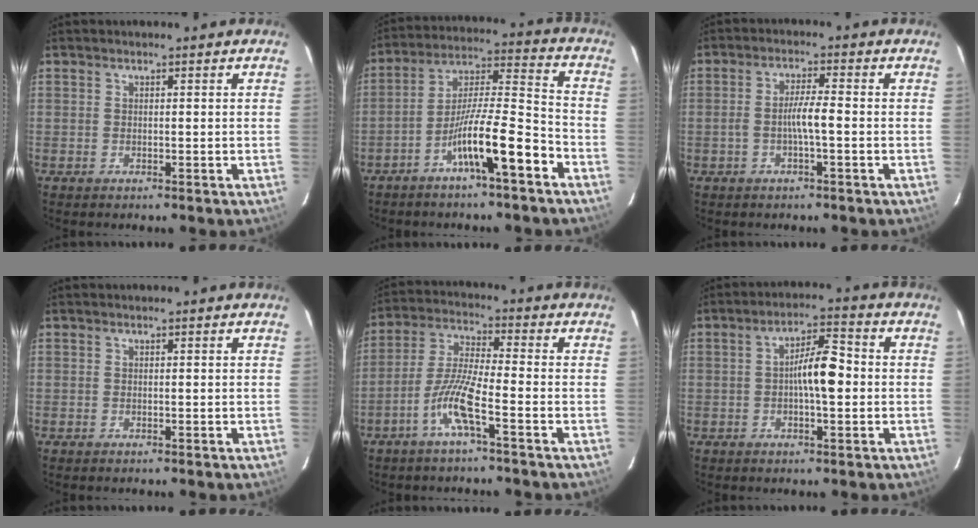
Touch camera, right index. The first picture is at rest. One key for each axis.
{"total": 12.0, "fx": -6.5, "fy": 0.5, "fz": 10.1, "tx": -0.180, "ty": 0.009, "tz": -0.117}
{"total": 4.0, "fx": -0.9, "fy": 0.3, "fz": 3.9, "tx": -0.071, "ty": 0.007, "tz": -0.016}
{"total": 0.0}
{"total": 8.2, "fx": -3.9, "fy": 0.1, "fz": 7.2, "tx": -0.148, "ty": 0.003, "tz": -0.081}
{"total": 6.9, "fx": -0.4, "fy": 1.6, "fz": 6.7, "tx": -0.117, "ty": 0.018, "tz": -0.010}